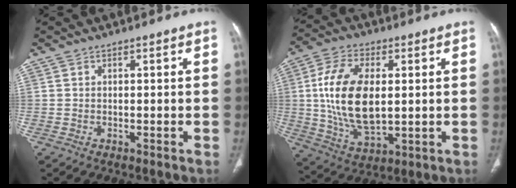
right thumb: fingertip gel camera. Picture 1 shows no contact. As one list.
[{"total": 16.7, "force": [1.4, 8.9, 14.0], "torque": [-0.268, -0.010, 0.032]}]